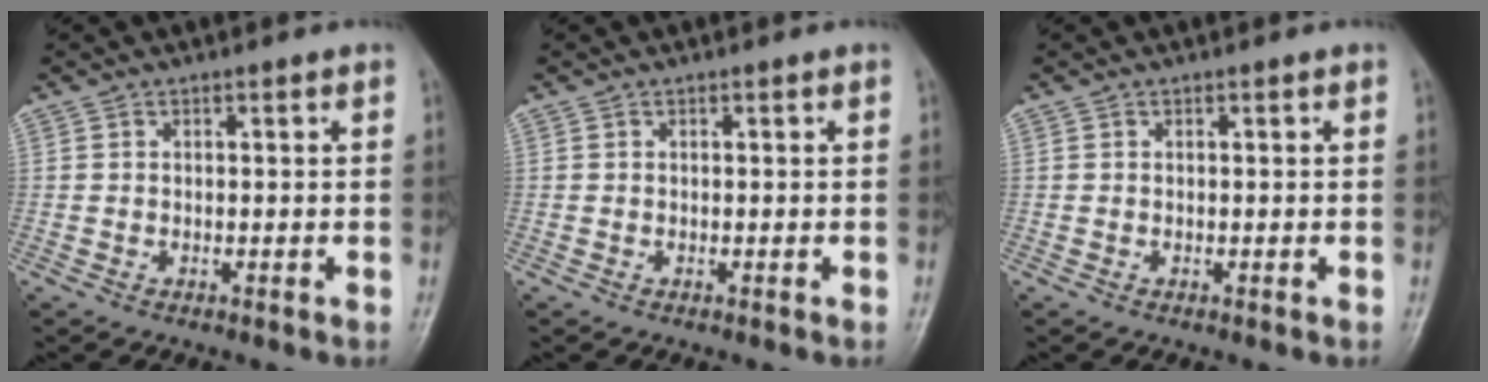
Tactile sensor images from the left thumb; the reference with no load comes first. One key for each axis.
{"total": 0.0}
{"total": 0.0}